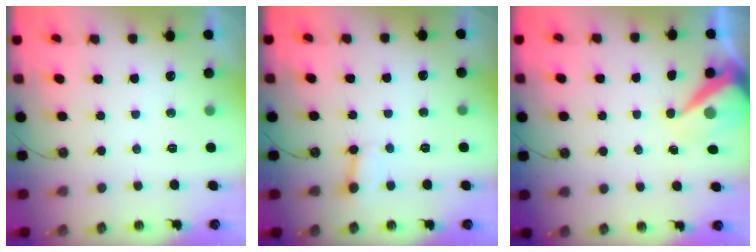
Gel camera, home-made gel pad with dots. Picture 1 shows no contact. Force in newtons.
{"total": 2.5, "press": 2.5, "slide": 0.2}
{"total": 9.1, "press": 9.0, "slide": 0.7}